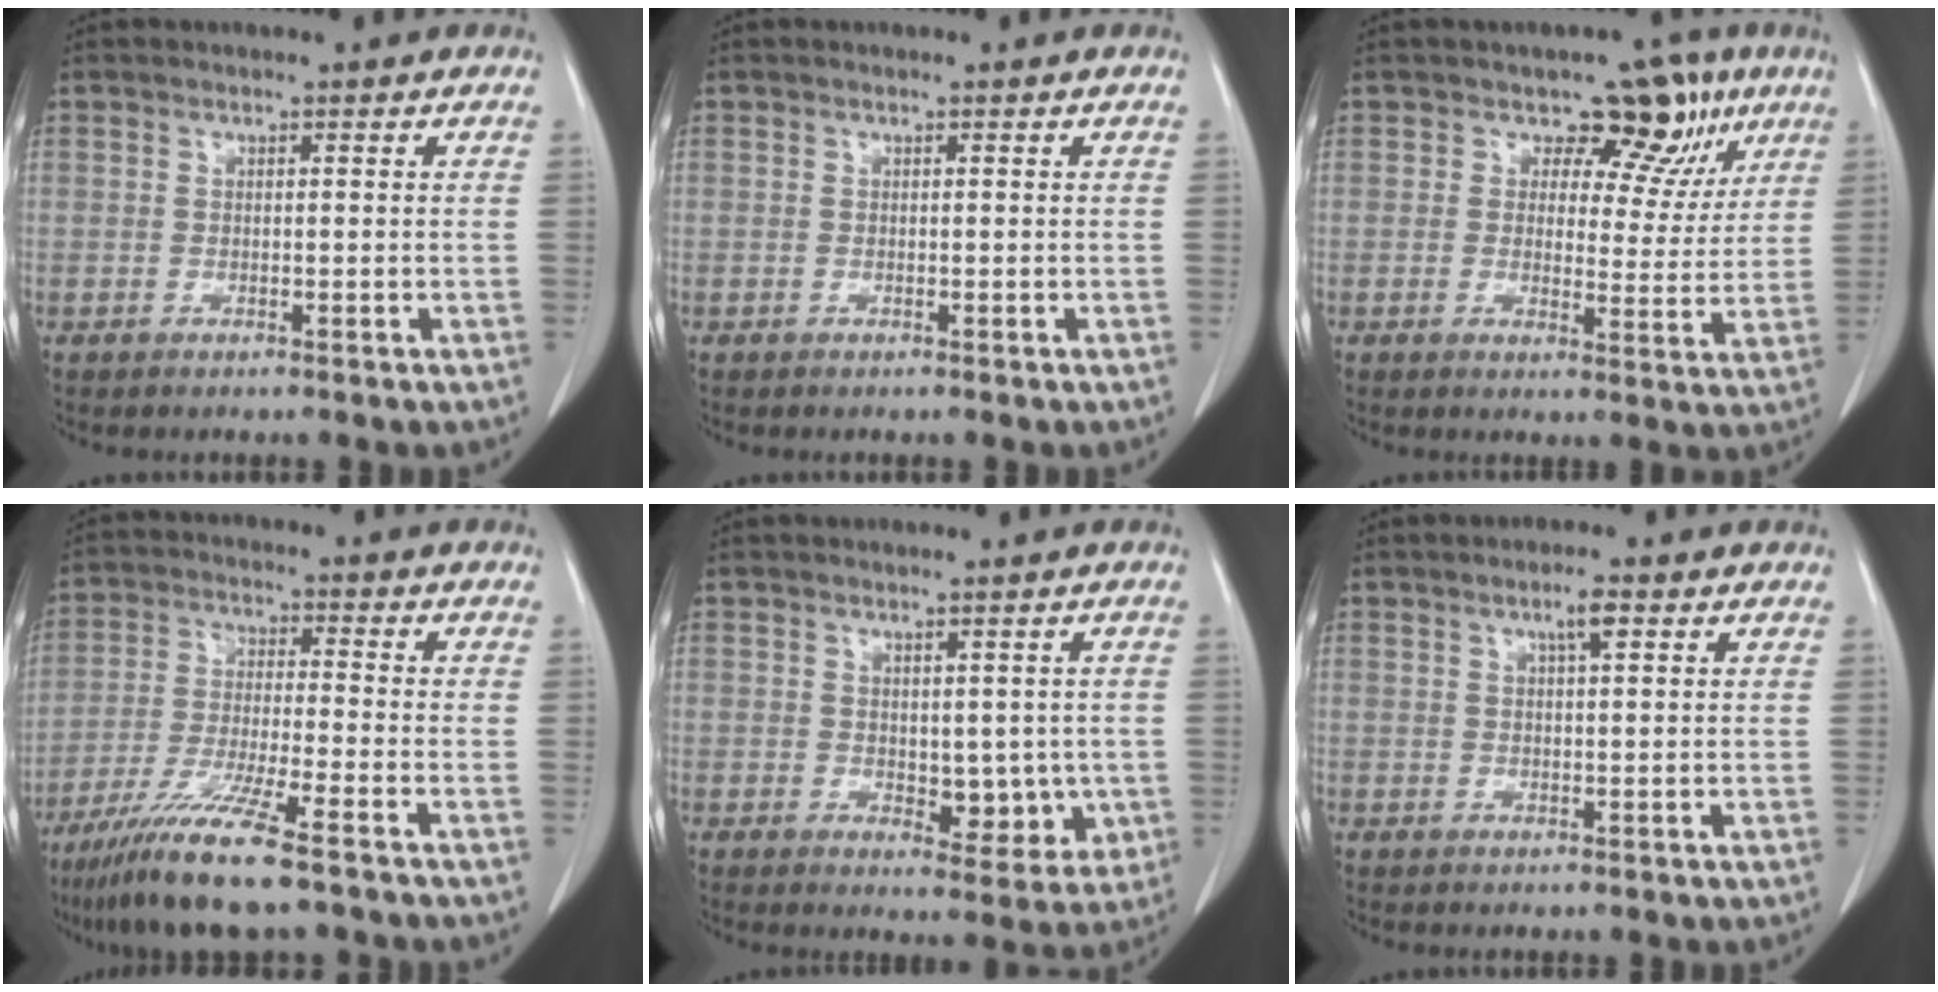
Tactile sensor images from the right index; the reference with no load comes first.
{"total": 0.0}
{"total": 8.3, "force": [5.1, 5.3, 3.9], "torque": [-0.023, 0.003, 0.058]}
{"total": 11.5, "force": [-8.2, -0.2, 8.1], "torque": [-0.158, -0.035, -0.148]}
{"total": 6.4, "force": [-0.3, 3.5, 5.3], "torque": [-0.050, -0.005, 0.008]}
{"total": 2.8, "force": [1.4, 0.3, 2.4], "torque": [-0.043, 0.002, 0.023]}